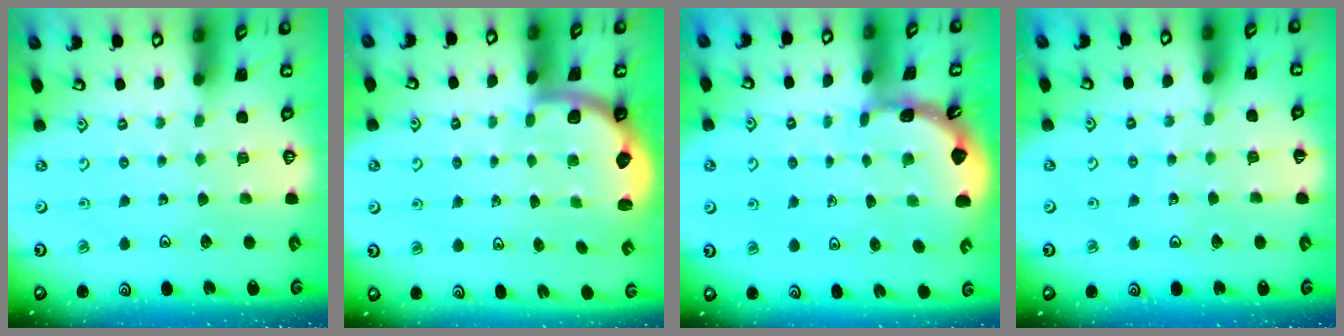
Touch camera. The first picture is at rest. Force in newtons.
{"total": 2.1, "press": 2.0, "slide": 0.8}
{"total": 1.7, "press": 1.7, "slide": 0.1}
{"total": 5.1, "press": 5.1, "slide": 0.3}